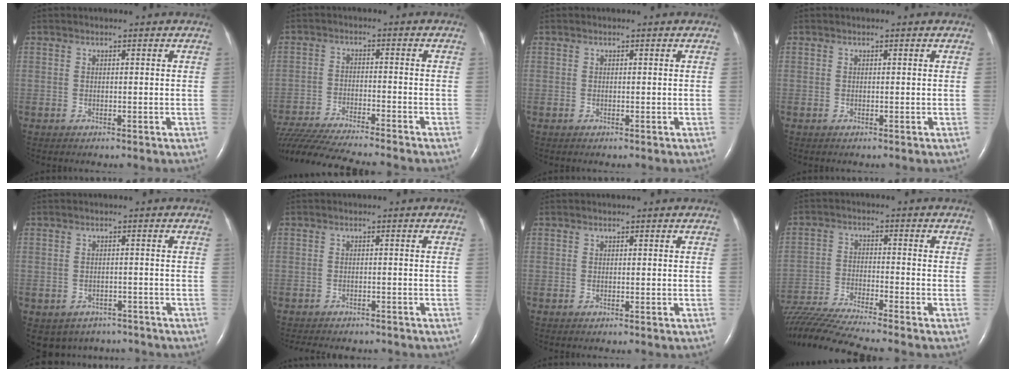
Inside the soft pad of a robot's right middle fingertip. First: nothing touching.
{"total": 16.6, "force": [-15.0, 0.1, 7.2], "torque": [-0.134, -0.033, -0.243]}
{"total": 0.0}
{"total": 0.0}
{"total": 6.6, "force": [-5.3, 3.9, 0.7], "torque": [-0.008, 0.010, -0.061]}
{"total": 8.5, "force": [-7.5, 2.8, 2.9], "torque": [-0.048, 0.000, -0.093]}
{"total": 0.0}
{"total": 13.2, "force": [-11.8, -1.6, 5.6], "torque": [-0.095, -0.026, -0.205]}